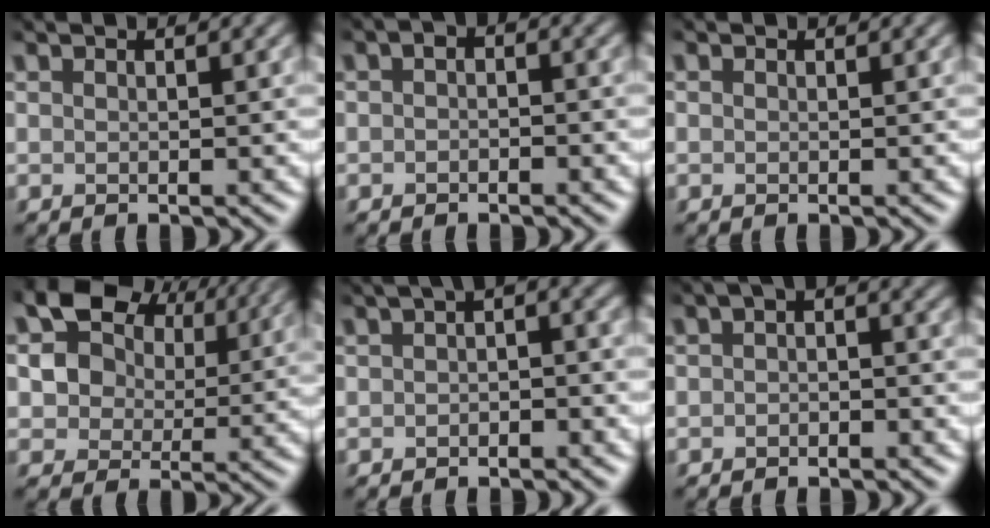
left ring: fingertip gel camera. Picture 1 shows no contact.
{"total": 1.3, "force": [-0.6, 0.8, 0.8], "torque": [-0.016, 0.004, -0.007]}
{"total": 0.0}
{"total": 12.1, "force": [5.4, 8.3, 6.9], "torque": [-0.120, 0.025, 0.083]}
{"total": 4.2, "force": [0.5, 2.3, 3.5], "torque": [-0.037, 0.016, 0.007]}
{"total": 2.0, "force": [-0.4, 1.3, 1.5], "torque": [-0.023, 0.007, -0.007]}